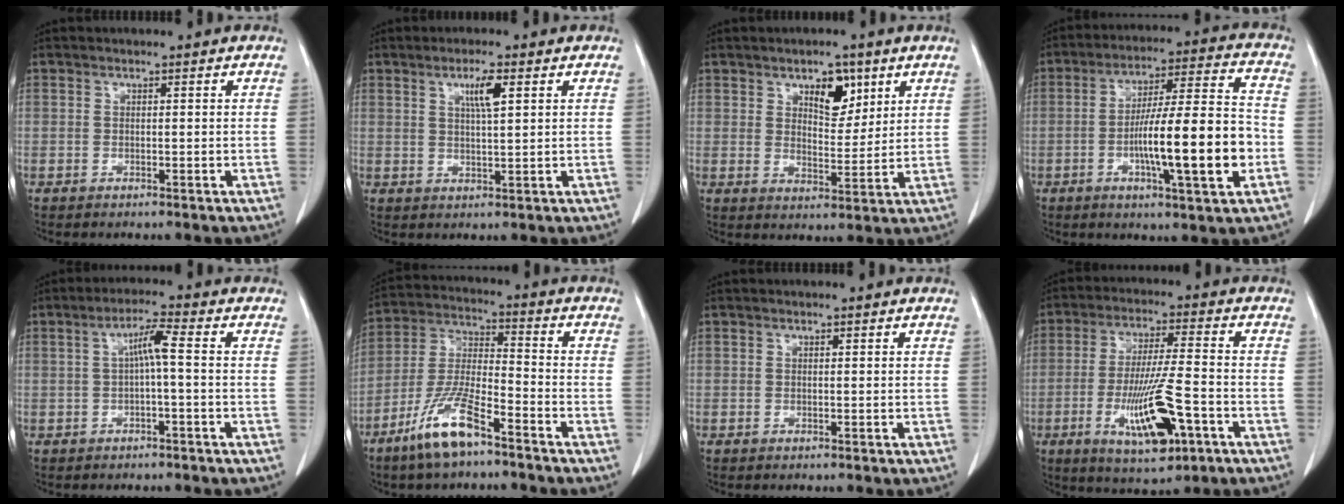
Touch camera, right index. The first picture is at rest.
{"total": 4.0, "force": [1.7, 0.3, 3.6], "torque": [-0.064, -0.002, 0.031]}
{"total": 6.3, "force": [3.5, 3.1, 4.2], "torque": [-0.063, 0.000, 0.056]}
{"total": 16.1, "force": [-3.9, 1.2, 15.6], "torque": [-0.254, 0.007, -0.060]}
{"total": 3.9, "force": [0.1, 0.2, 3.9], "torque": [-0.073, 0.015, 0.003]}
{"total": 11.1, "force": [-7.4, 2.0, 8.1], "torque": [-0.176, -0.017, -0.146]}
{"total": 0.0}
{"total": 12.9, "force": [-4.8, 2.1, 11.8], "torque": [-0.219, -0.014, -0.075]}